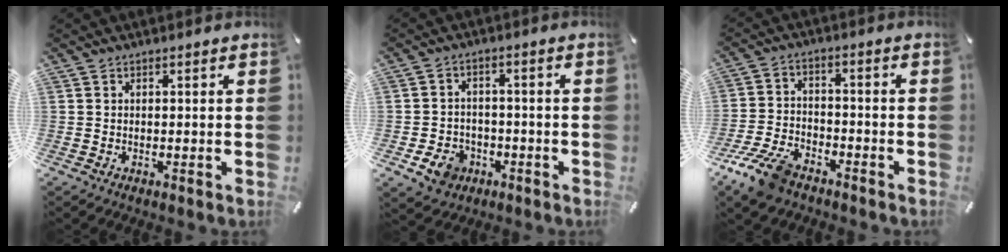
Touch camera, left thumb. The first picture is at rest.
{"total": 7.3, "force": [-3.3, 5.9, 2.8], "torque": [-0.055, 0.020, -0.059]}
{"total": 10.2, "force": [-7.4, 5.0, 5.1], "torque": [-0.106, 0.037, -0.140]}